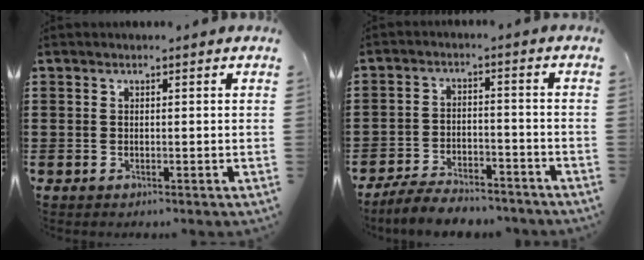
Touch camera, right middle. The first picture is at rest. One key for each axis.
{"total": 5.6, "fx": -5.3, "fy": 0.9, "fz": 1.6, "tx": -0.029, "ty": 0.006, "tz": -0.104}